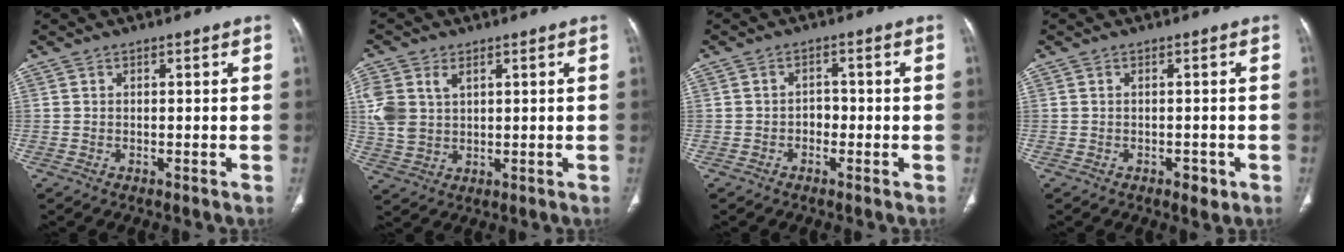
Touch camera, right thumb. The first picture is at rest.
{"total": 8.8, "force": [2.9, 6.1, 5.6], "torque": [-0.125, 0.001, 0.068]}
{"total": 2.1, "force": [-0.8, 1.6, 1.1], "torque": [-0.003, 0.010, -0.018]}
{"total": 1.9, "force": [-0.8, 1.1, 1.3], "torque": [-0.014, 0.002, -0.007]}